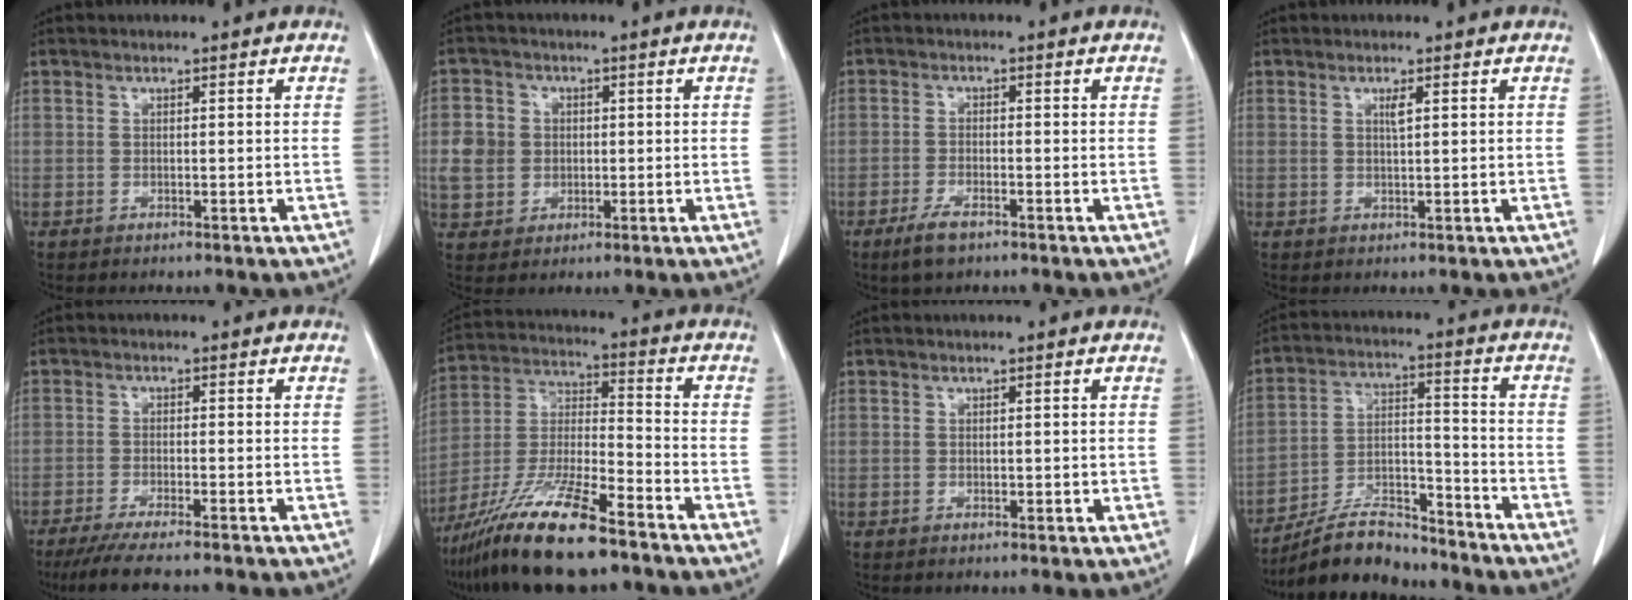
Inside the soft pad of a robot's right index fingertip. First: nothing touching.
{"total": 6.0, "force": [0.4, 5.6, 2.1], "torque": [-0.049, 0.017, 0.016]}
{"total": 3.9, "force": [-2.7, 1.1, 2.7], "torque": [-0.061, -0.004, -0.048]}
{"total": 1.3, "force": [0.5, 0.0, 1.2], "torque": [-0.024, -0.002, 0.009]}
{"total": 9.3, "force": [-7.9, 0.5, 4.9], "torque": [-0.068, -0.021, -0.124]}
{"total": 16.7, "force": [-12.0, 2.1, 11.4], "torque": [-0.246, -0.030, -0.223]}
{"total": 0.6, "force": [0.2, 0.5, 0.2], "torque": [0.002, 0.003, 0.005]}
{"total": 11.7, "force": [-10.8, 2.9, 3.5], "torque": [-0.058, 0.017, -0.192]}